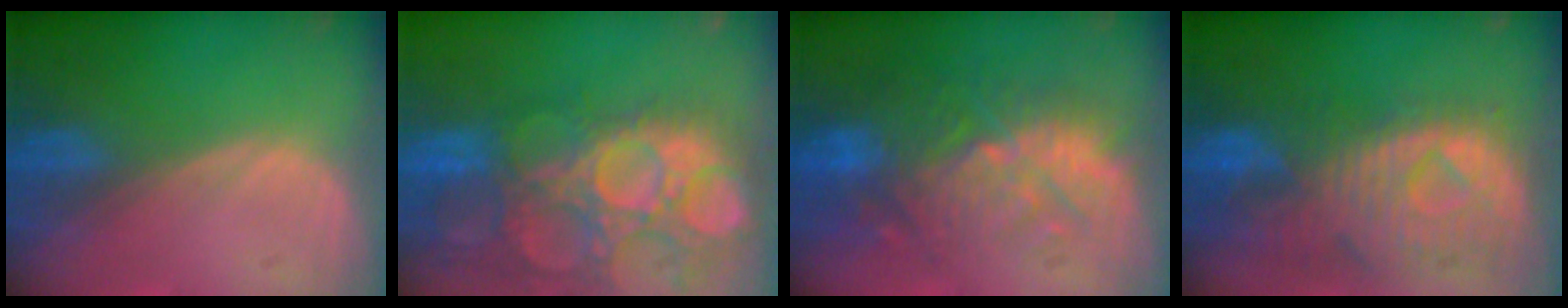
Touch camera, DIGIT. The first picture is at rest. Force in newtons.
{"total": 15.0, "press": 12.6, "slide": 8.2}
{"total": 11.1, "press": 9.9, "slide": 5.0}
{"total": 11.2, "press": 9.7, "slide": 5.4}